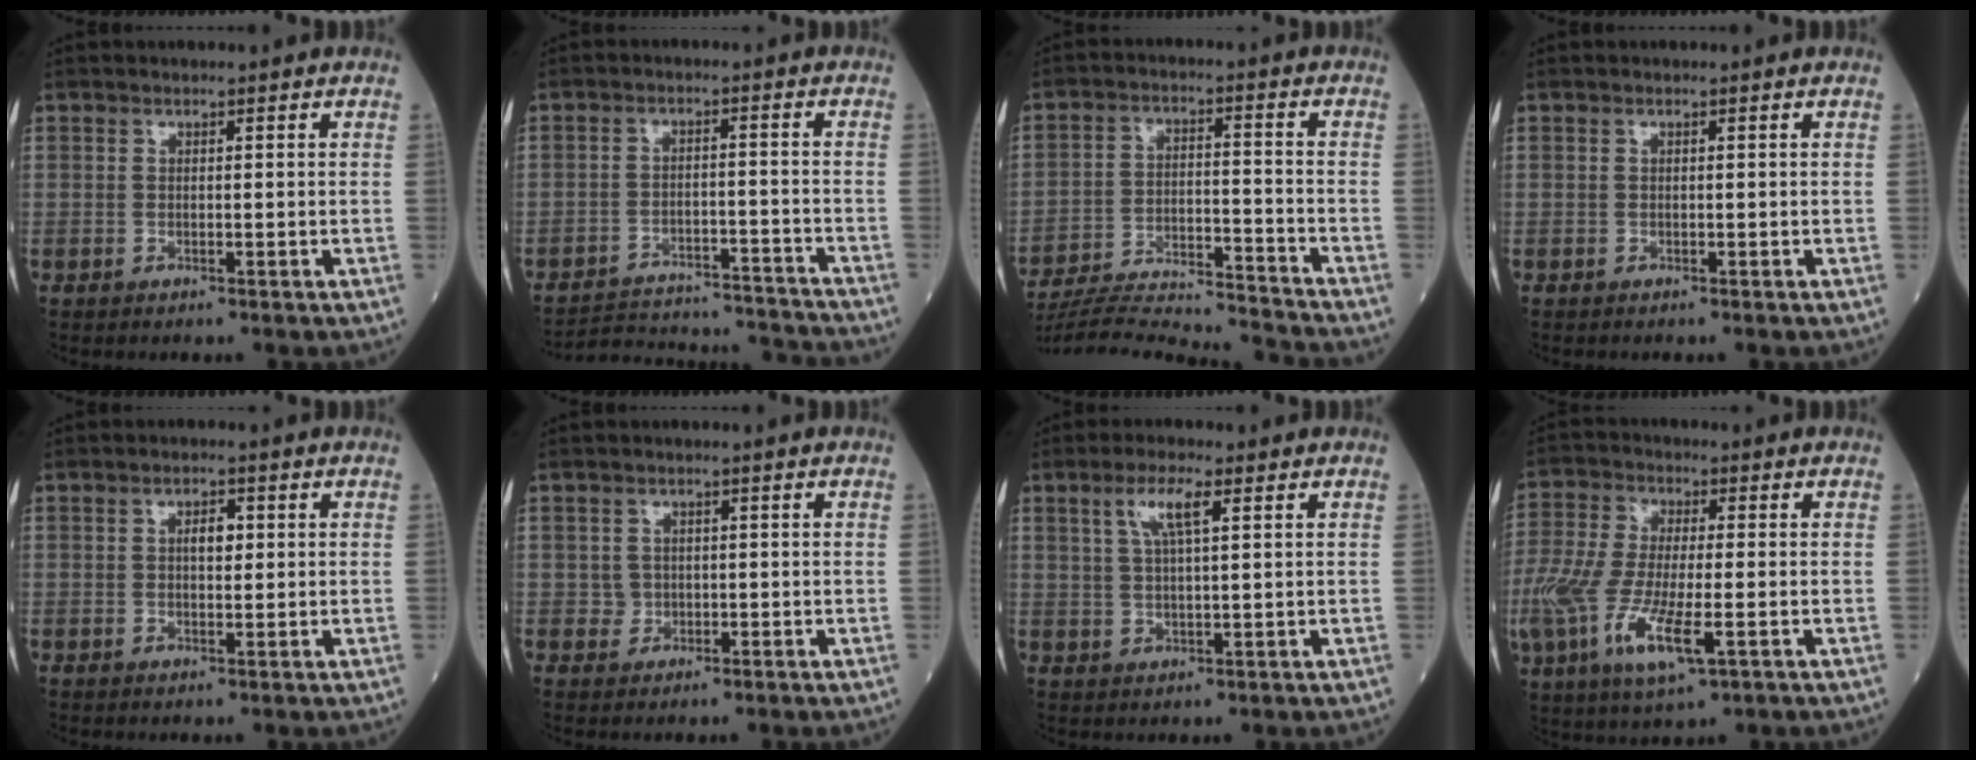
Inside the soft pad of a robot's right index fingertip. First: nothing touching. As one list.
[{"total": 16.5, "force": [-16.2, 1.0, 2.7], "torque": [-0.048, 0.006, -0.222]}, {"total": 19.2, "force": [-18.5, -0.6, 5.0], "torque": [-0.100, -0.013, -0.287]}, {"total": 0.0}, {"total": 2.5, "force": [0.5, 1.1, 2.2], "torque": [-0.034, 0.002, 0.007]}, {"total": 1.6, "force": [-0.2, 1.6, 0.2], "torque": [-0.001, 0.005, -0.001]}, {"total": 5.1, "force": [2.3, 0.7, 4.5], "torque": [-0.093, 0.008, 0.046]}, {"total": 16.6, "force": [-5.5, 4.9, 14.9], "torque": [-0.358, -0.041, -0.101]}]